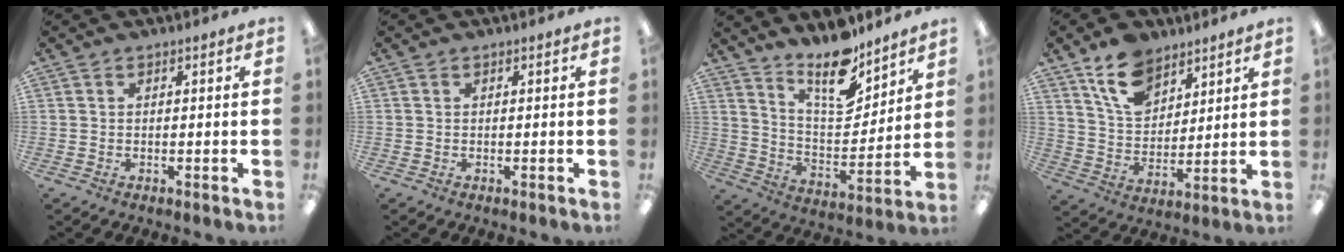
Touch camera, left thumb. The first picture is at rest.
{"total": 0.0}
{"total": 14.6, "force": [11.3, 5.7, 7.3], "torque": [-0.113, -0.081, 0.198]}
{"total": 13.0, "force": [8.8, 7.7, 5.7], "torque": [-0.109, -0.034, 0.168]}